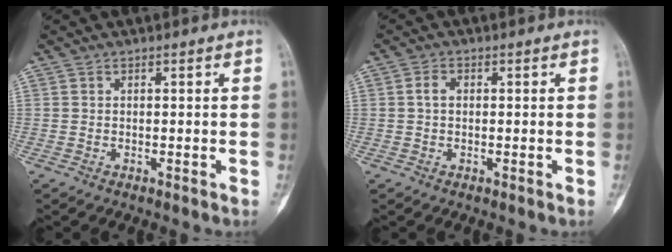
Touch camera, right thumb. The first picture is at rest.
{"total": 1.8, "force": [0.1, 1.2, 1.3], "torque": [-0.021, 0.006, 0.000]}